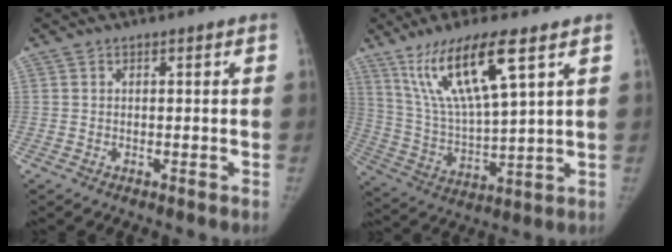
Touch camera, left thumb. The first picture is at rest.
{"total": 16.1, "force": [8.8, 3.2, 13.2], "torque": [-0.259, -0.035, 0.179]}